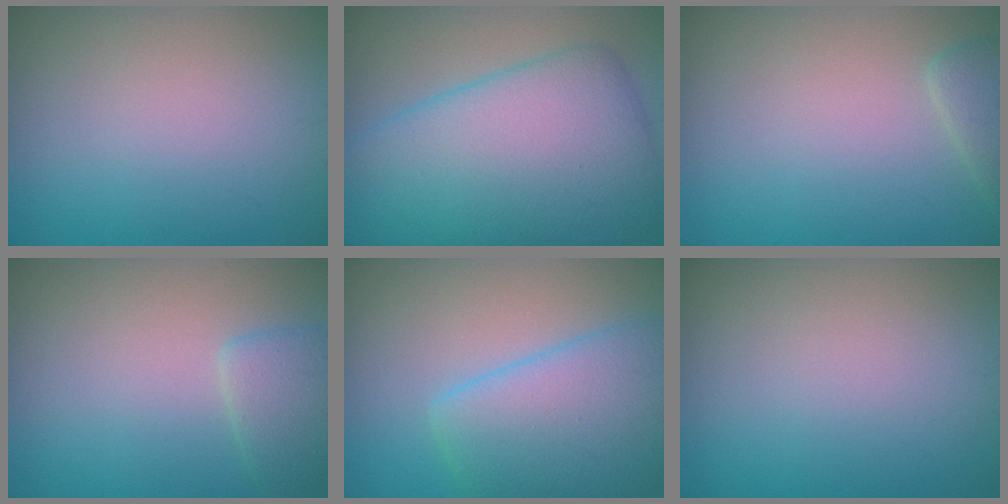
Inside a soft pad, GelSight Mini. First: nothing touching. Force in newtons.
{"total": 11.0, "press": 11.0, "slide": 0.2}
{"total": 1.9, "press": 1.8, "slide": 0.2}
{"total": 2.2, "press": 2.1, "slide": 0.2}
{"total": 7.0, "press": 7.0, "slide": 0.4}
{"total": 0.0}